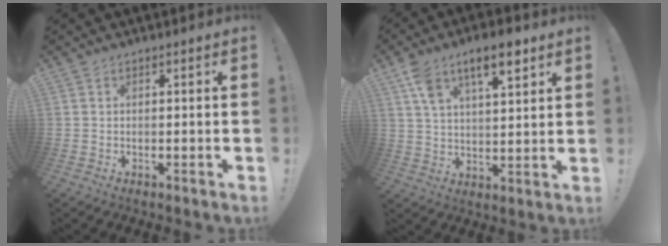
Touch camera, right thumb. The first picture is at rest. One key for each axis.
{"total": 11.2, "fx": 6.8, "fy": 4.7, "fz": 7.5, "tx": -0.125, "ty": -0.018, "tz": 0.121}